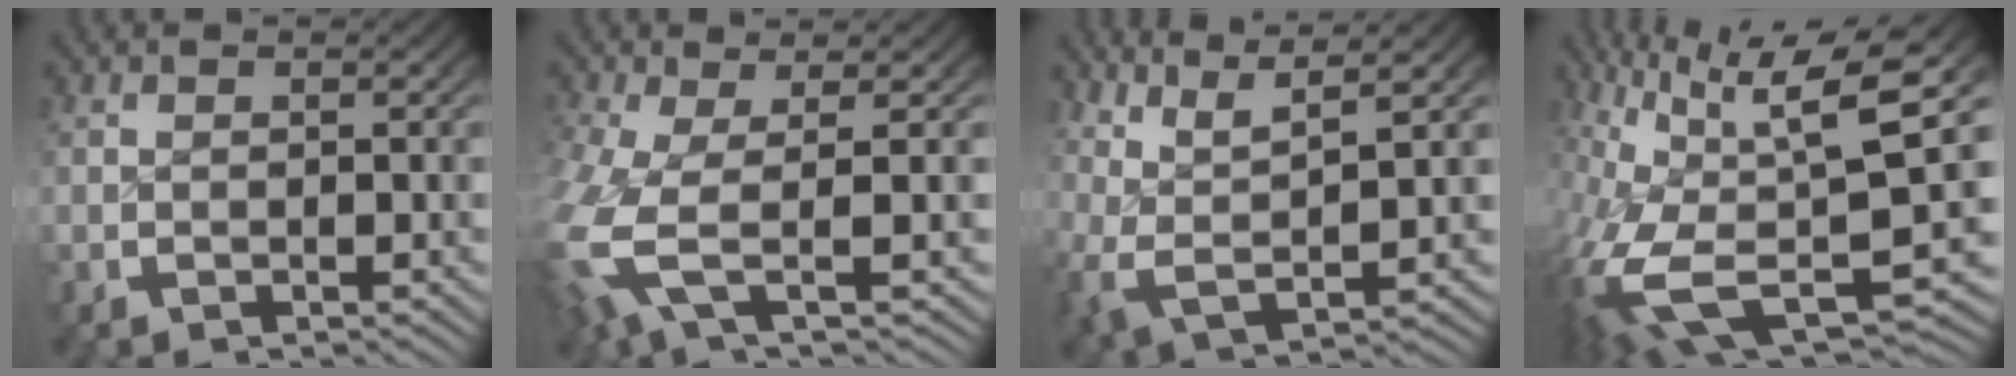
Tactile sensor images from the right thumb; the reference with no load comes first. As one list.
[{"total": 7.1, "force": [-0.4, 3.7, 6.0], "torque": [-0.174, -0.033, 0.003]}, {"total": 9.1, "force": [3.1, 5.6, 6.5], "torque": [-0.134, -0.010, 0.051]}, {"total": 13.3, "force": [-1.8, 6.8, 11.3], "torque": [-0.232, -0.056, 0.005]}]